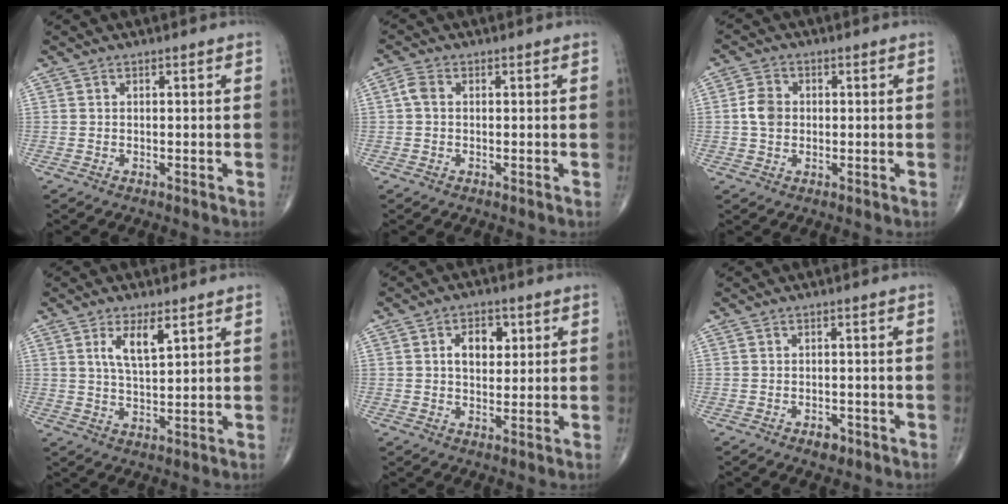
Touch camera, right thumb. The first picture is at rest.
{"total": 2.1, "force": [0.1, 1.4, 1.6], "torque": [-0.035, 0.006, -0.002]}
{"total": 4.4, "force": [0.0, 3.5, 2.7], "torque": [-0.045, 0.005, -0.005]}
{"total": 6.1, "force": [2.8, 2.0, 5.0], "torque": [-0.088, -0.019, 0.055]}
{"total": 6.0, "force": [1.5, 3.9, 4.3], "torque": [-0.043, -0.001, 0.022]}
{"total": 2.1, "force": [-1.3, 1.2, 1.2], "torque": [-0.013, 0.003, -0.018]}